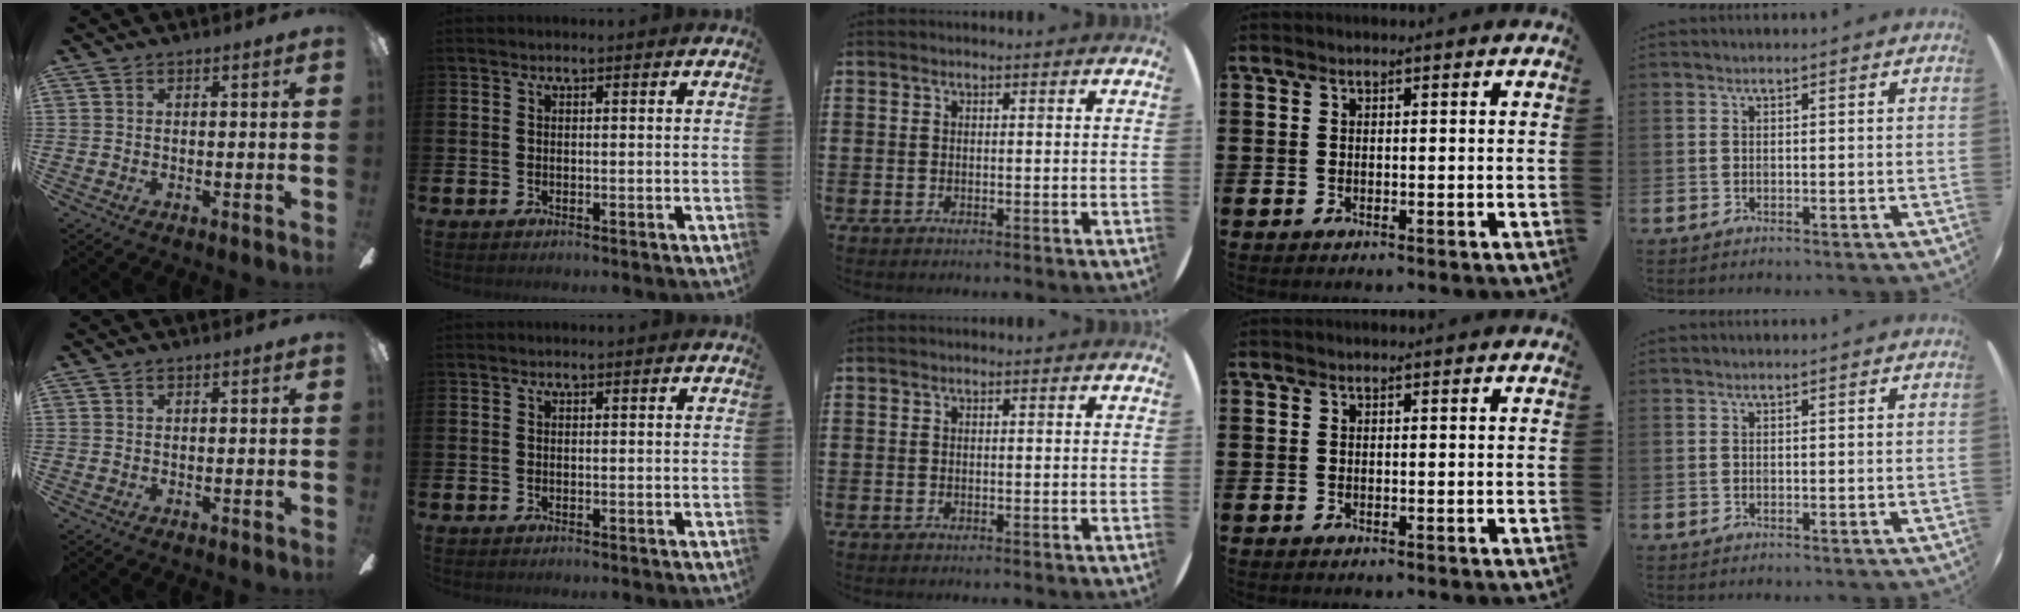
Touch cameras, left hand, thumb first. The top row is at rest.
{}